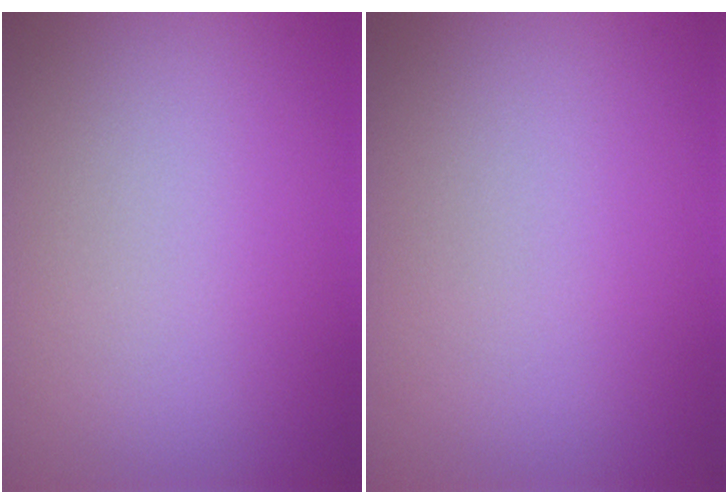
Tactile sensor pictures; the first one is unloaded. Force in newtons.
{"total": 0.0}